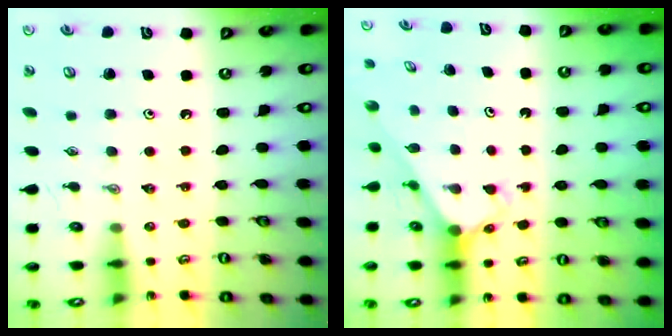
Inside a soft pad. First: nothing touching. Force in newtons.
{"total": 2.3, "press": 2.3, "slide": 0.2}